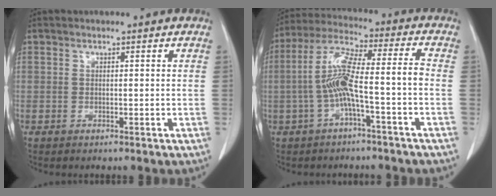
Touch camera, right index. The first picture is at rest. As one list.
[{"total": 9.9, "force": [-2.4, 0.8, 9.6], "torque": [-0.195, 0.030, -0.047]}]